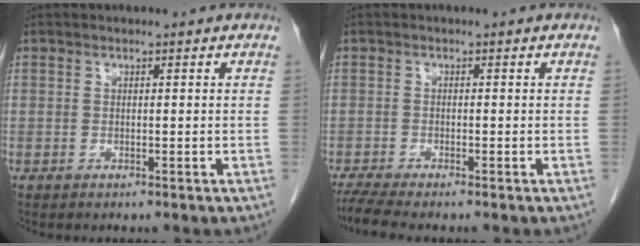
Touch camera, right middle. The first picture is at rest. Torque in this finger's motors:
{"motor_torque": [0.42, -0.58, 0.04, 0.04]}